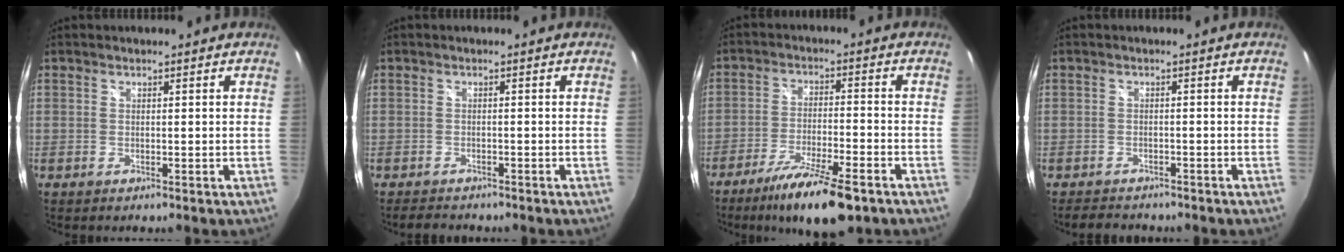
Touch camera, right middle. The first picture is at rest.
{"total": 3.9, "force": [-3.5, 1.2, 1.1], "torque": [-0.030, -0.008, -0.054]}
{"total": 13.1, "force": [-9.3, 2.7, 8.7], "torque": [-0.173, -0.026, -0.157]}
{"total": 4.7, "force": [-4.2, 1.8, 1.1], "torque": [-0.032, -0.001, -0.063]}